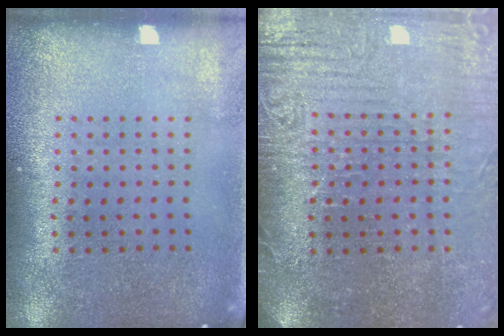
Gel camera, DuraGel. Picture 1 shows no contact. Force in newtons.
{"total": 4.0, "press": 3.7, "slide": 1.4}